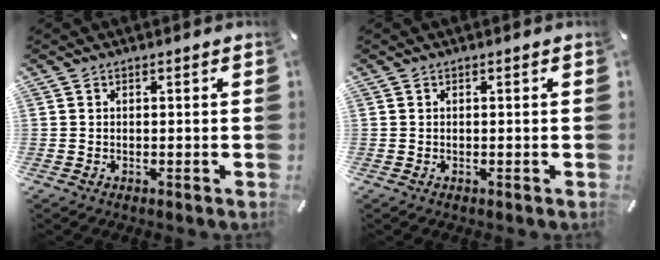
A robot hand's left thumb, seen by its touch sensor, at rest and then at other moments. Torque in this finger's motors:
{"motor_torque": [0.00, 0.00, 0.00, 0.00, 0.00]}